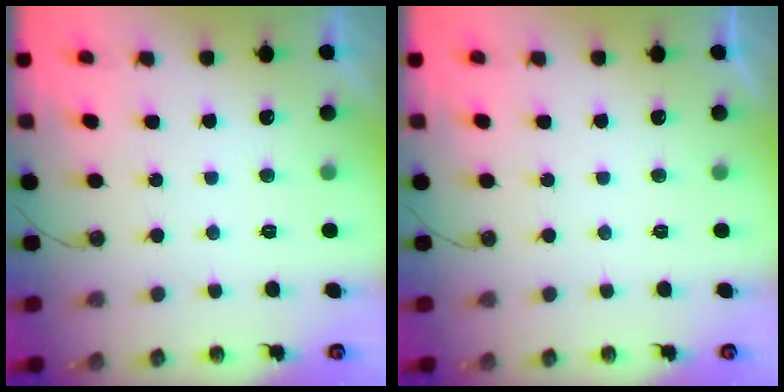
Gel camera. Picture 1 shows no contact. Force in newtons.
{"total": 0.0}